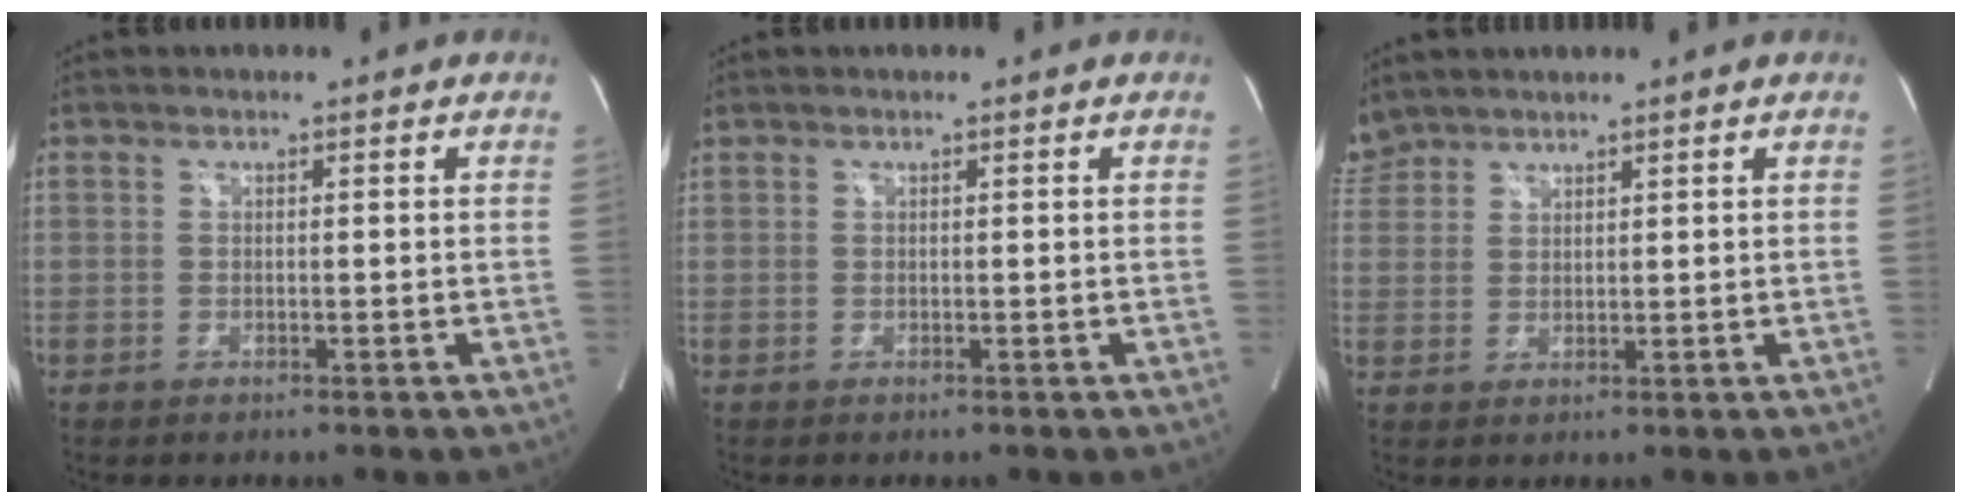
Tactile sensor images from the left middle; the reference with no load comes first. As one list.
[{"total": 0.0}, {"total": 3.5, "force": [3.3, 1.1, -0.1], "torque": [-0.002, 0.018, 0.071]}]